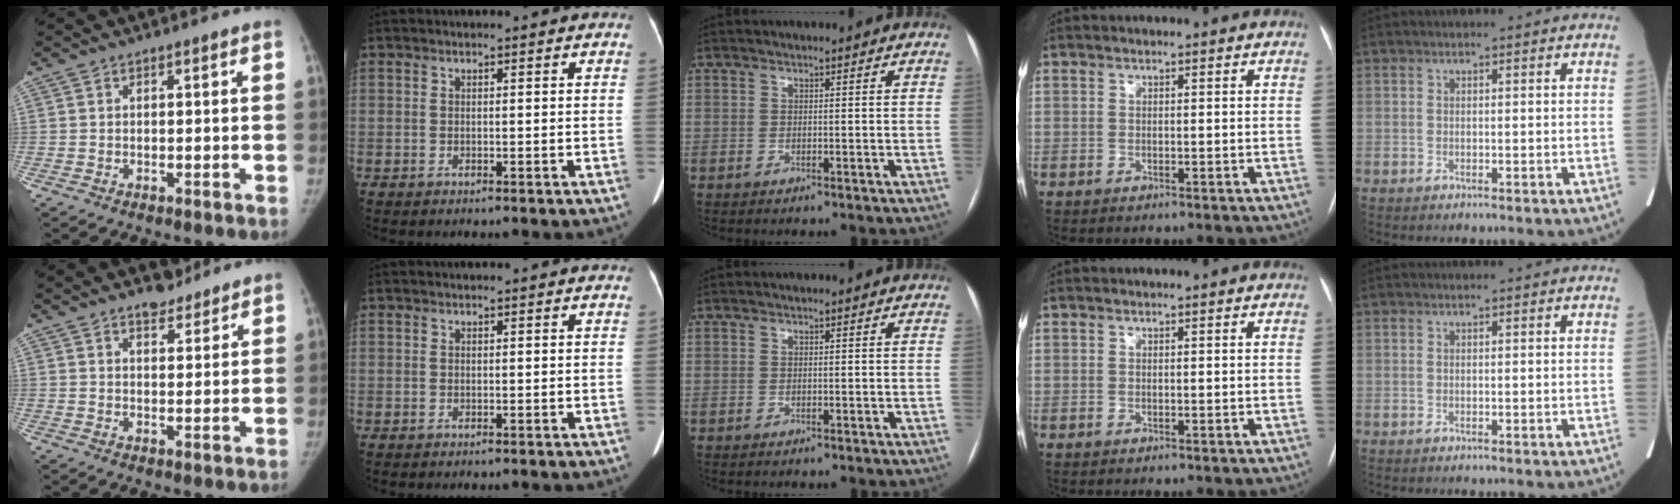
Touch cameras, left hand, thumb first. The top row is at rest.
{"thumb": {"total": 4.2, "force": [3.5, 1.9, 1.3], "torque": [-0.001, -0.025, 0.056]}, "index": {"total": 1.4, "force": [1.3, 0.4, 0.2], "torque": [-0.015, 0.014, 0.009]}}